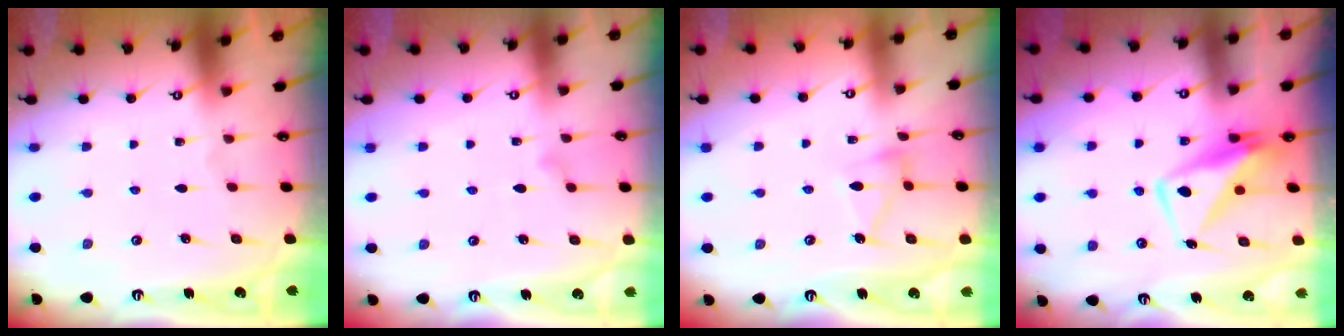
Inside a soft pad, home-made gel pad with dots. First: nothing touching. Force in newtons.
{"total": 6.7, "press": 6.7, "slide": 0.5}
{"total": 8.7, "press": 8.6, "slide": 0.6}
{"total": 10.3, "press": 10.2, "slide": 1.0}